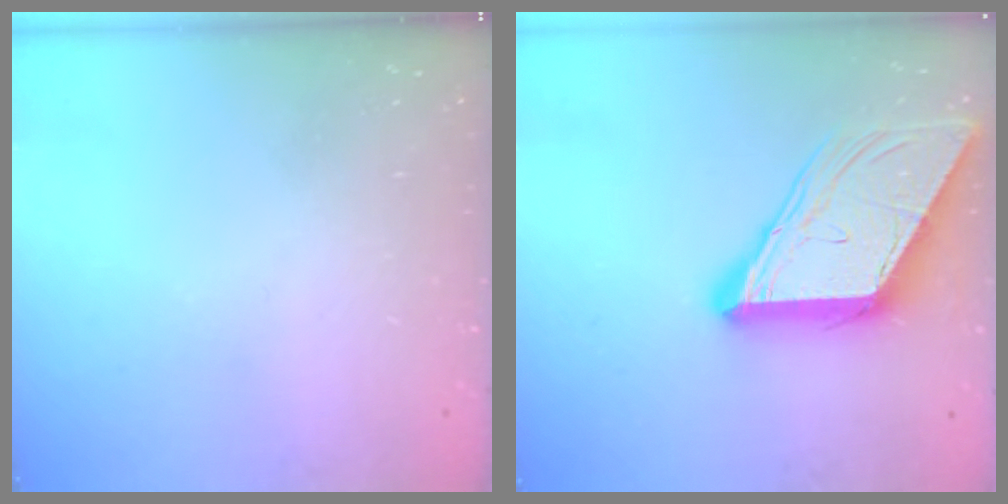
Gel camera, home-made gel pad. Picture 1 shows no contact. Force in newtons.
{"total": 11.8, "press": 11.7, "slide": 1.2}